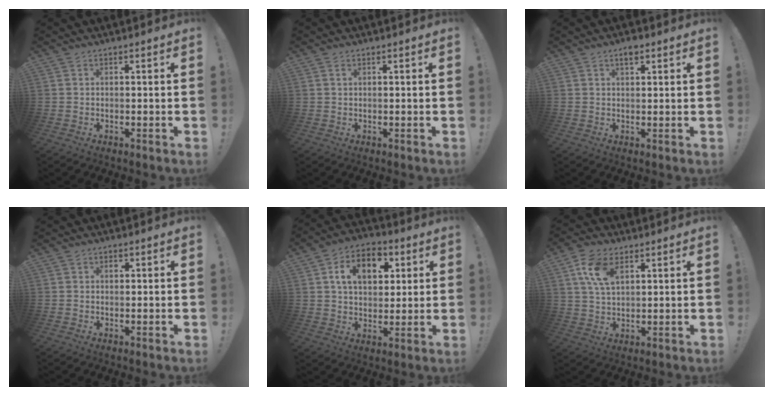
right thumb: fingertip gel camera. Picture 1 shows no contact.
{"total": 1.0, "force": [0.5, 0.4, 0.7], "torque": [-0.007, -0.002, 0.007]}
{"total": 2.7, "force": [1.6, 1.1, 1.8], "torque": [-0.030, -0.002, 0.027]}
{"total": 0.6, "force": [0.4, 0.4, 0.3], "torque": [0.009, -0.004, 0.004]}
{"total": 13.2, "force": [4.6, 9.0, 8.5], "torque": [-0.123, -0.005, 0.085]}
{"total": 10.0, "force": [4.4, 5.6, 6.9], "torque": [-0.135, -0.007, 0.083]}